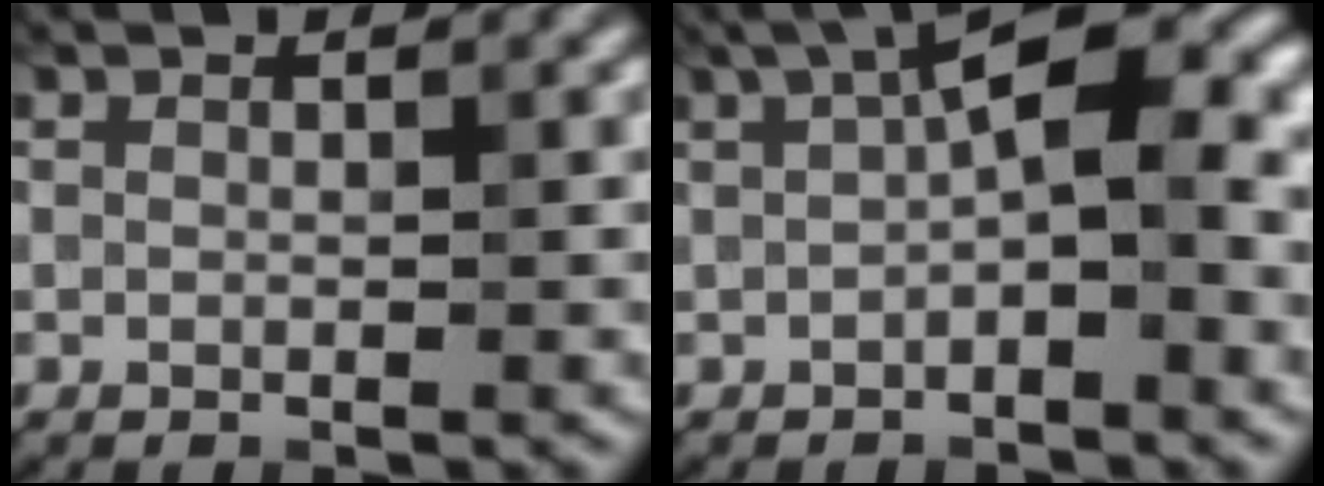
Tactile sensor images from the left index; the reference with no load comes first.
{"total": 8.9, "force": [1.5, 2.9, 8.3], "torque": [-0.124, 0.029, 0.012]}